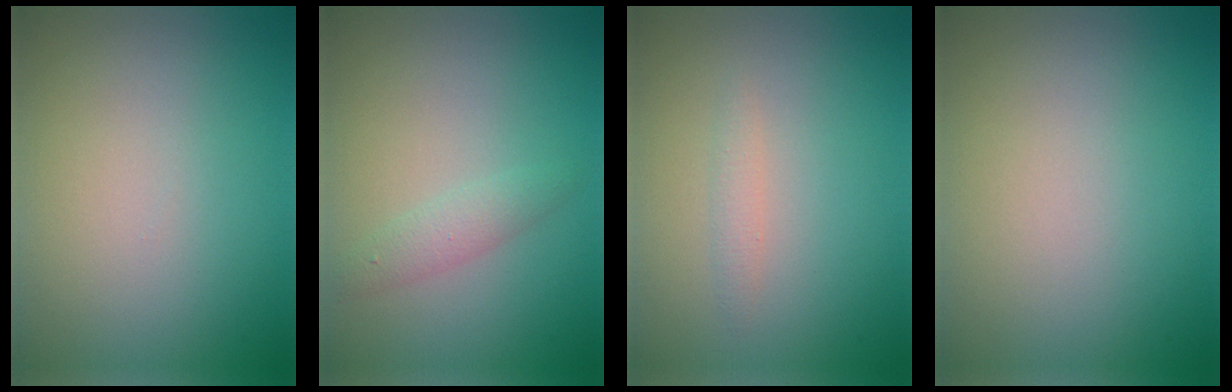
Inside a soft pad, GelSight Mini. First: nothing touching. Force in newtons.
{"total": 1.6, "press": 1.6, "slide": 0.1}
{"total": 0.9, "press": 0.9, "slide": 0.0}
{"total": 0.0}